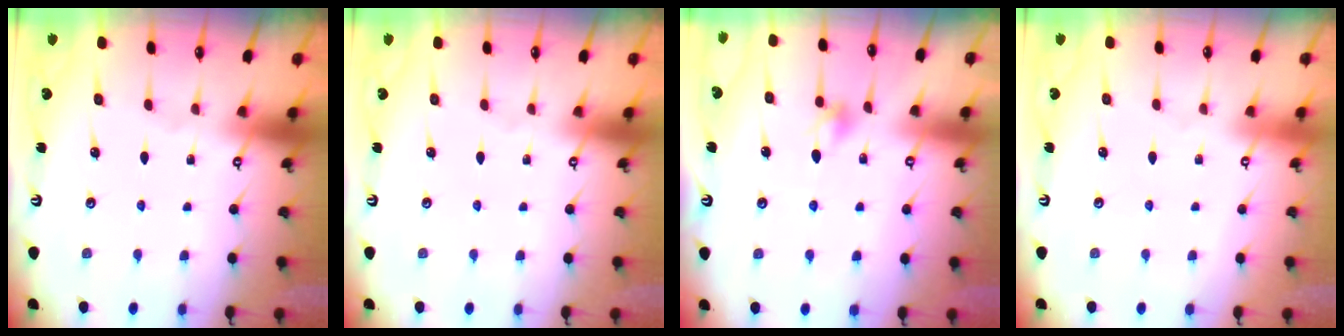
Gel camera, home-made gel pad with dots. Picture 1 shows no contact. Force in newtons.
{"total": 0.0}
{"total": 6.6, "press": 6.4, "slide": 1.4}
{"total": 3.9, "press": 3.9, "slide": 0.1}